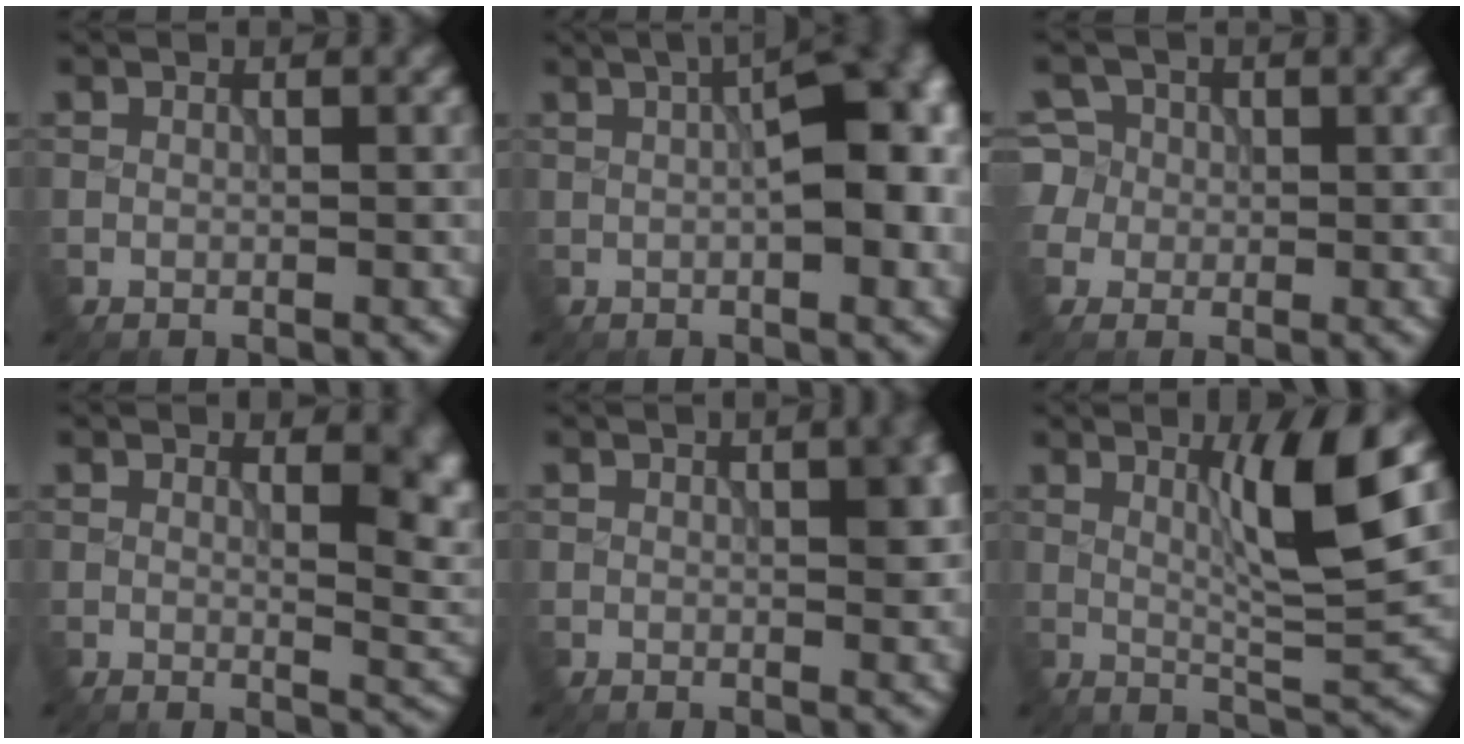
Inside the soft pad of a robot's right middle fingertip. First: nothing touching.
{"total": 12.0, "force": [1.4, 5.0, 10.8], "torque": [-0.082, 0.036, 0.001]}
{"total": 4.0, "force": [0.2, 3.9, 0.9], "torque": [-0.008, 0.028, -0.016]}
{"total": 6.4, "force": [2.8, 2.6, 5.1], "torque": [-0.033, 0.002, 0.043]}
{"total": 3.6, "force": [0.6, 1.5, 3.3], "torque": [-0.034, 0.006, 0.009]}
{"total": 6.0, "force": [2.0, 0.2, 5.6], "torque": [-0.099, -0.006, 0.040]}